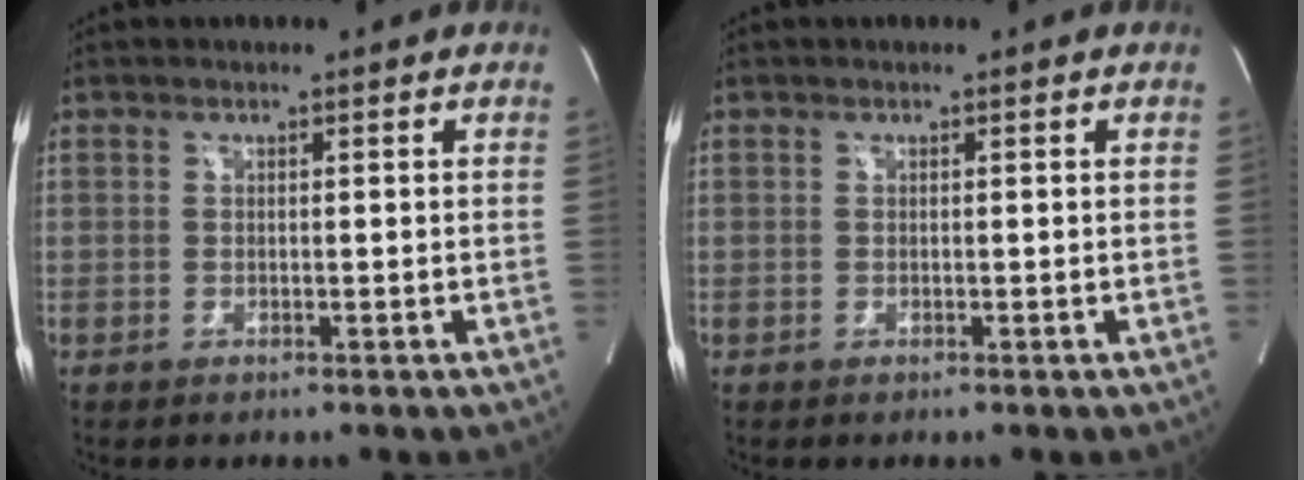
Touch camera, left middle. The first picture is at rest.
{"total": 0.0}